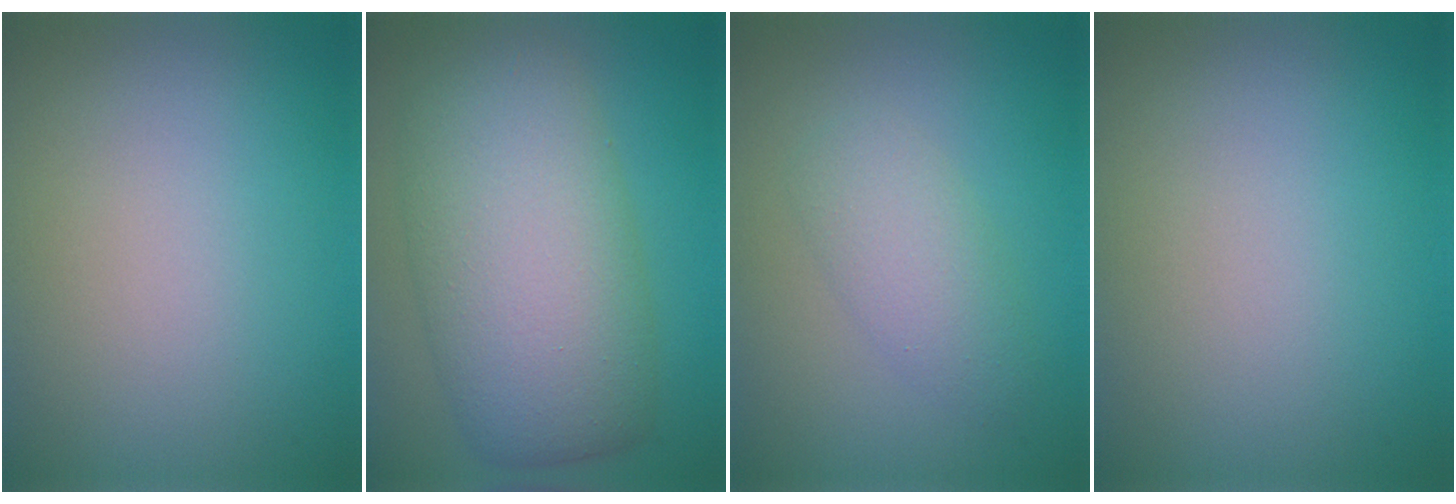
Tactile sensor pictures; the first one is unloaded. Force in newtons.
{"total": 10.6, "press": 10.6, "slide": 0.3}
{"total": 3.0, "press": 3.0, "slide": 0.1}
{"total": 0.0}